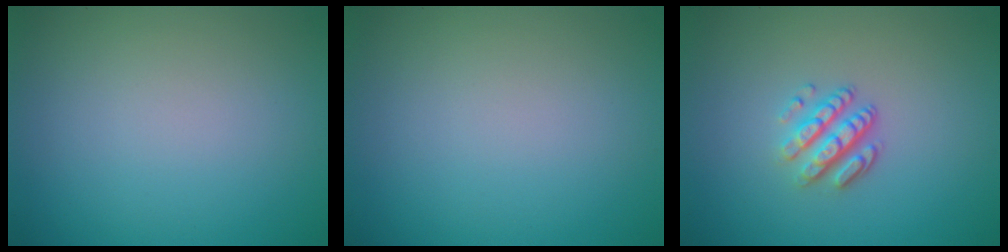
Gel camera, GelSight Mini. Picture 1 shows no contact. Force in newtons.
{"total": 0.0}
{"total": 3.3, "press": 2.4, "slide": 2.2}